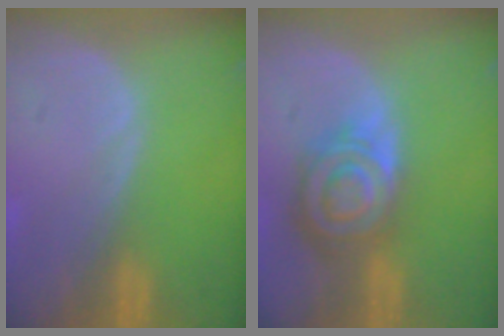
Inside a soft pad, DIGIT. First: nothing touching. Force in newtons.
{"total": 8.6, "press": 7.4, "slide": 4.4}